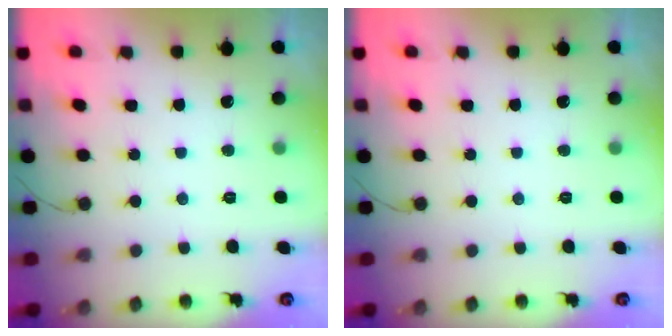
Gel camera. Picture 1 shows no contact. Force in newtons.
{"total": 0.0}